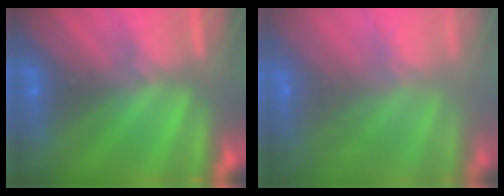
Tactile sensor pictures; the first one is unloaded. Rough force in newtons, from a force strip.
{"total": 7.0}